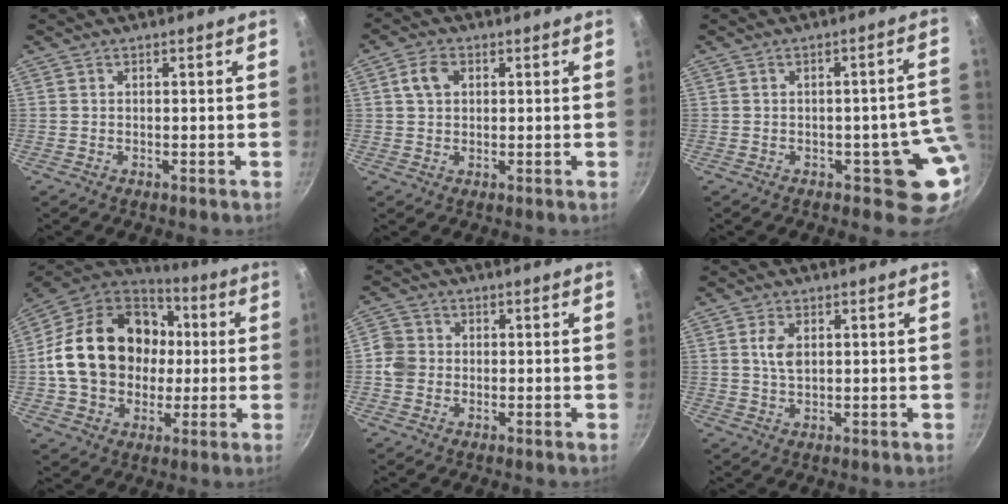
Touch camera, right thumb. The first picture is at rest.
{"total": 4.3, "force": [1.2, 3.1, 2.7], "torque": [-0.040, 0.006, 0.019]}
{"total": 8.4, "force": [-1.4, 5.2, 6.5], "torque": [-0.004, 0.015, -0.012]}
{"total": 24.3, "force": [1.2, 19.0, 15.1], "torque": [-0.244, 0.039, 0.021]}
{"total": 4.4, "force": [-0.7, 4.0, 1.6], "torque": [-0.013, 0.013, -0.023]}
{"total": 3.9, "force": [1.0, 2.2, 3.0], "torque": [-0.053, -0.002, 0.021]}